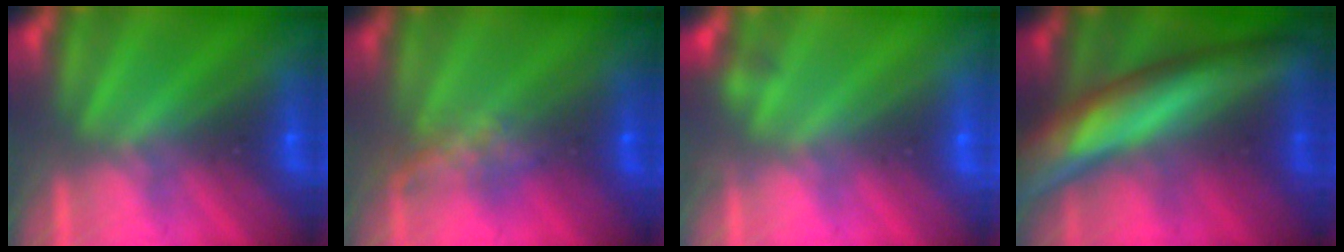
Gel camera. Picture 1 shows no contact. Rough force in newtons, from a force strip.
{"total": 4.5}
{"total": 2.2}
{"total": 6.5}